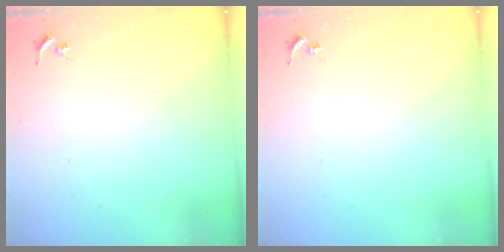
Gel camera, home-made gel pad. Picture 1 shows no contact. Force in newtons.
{"total": 0.0}